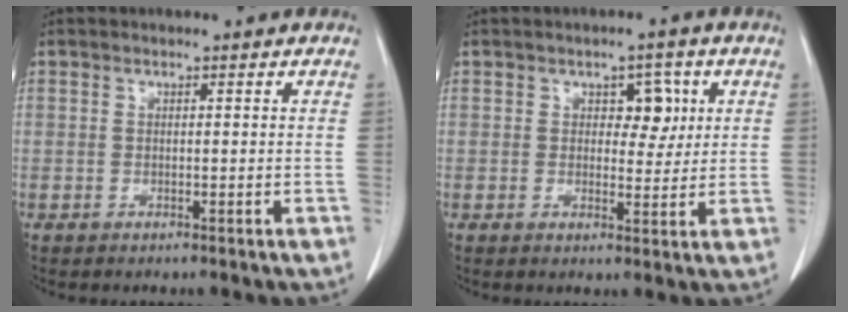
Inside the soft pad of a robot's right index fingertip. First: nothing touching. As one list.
[{"total": 4.3, "force": [1.4, 2.5, 3.2], "torque": [-0.035, 0.006, 0.020]}]